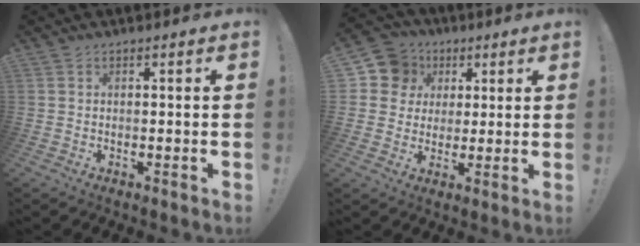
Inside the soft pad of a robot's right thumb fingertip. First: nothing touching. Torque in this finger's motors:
{"motor_torque": [-0.01, 0.14, 0.08, -0.14, -0.02]}